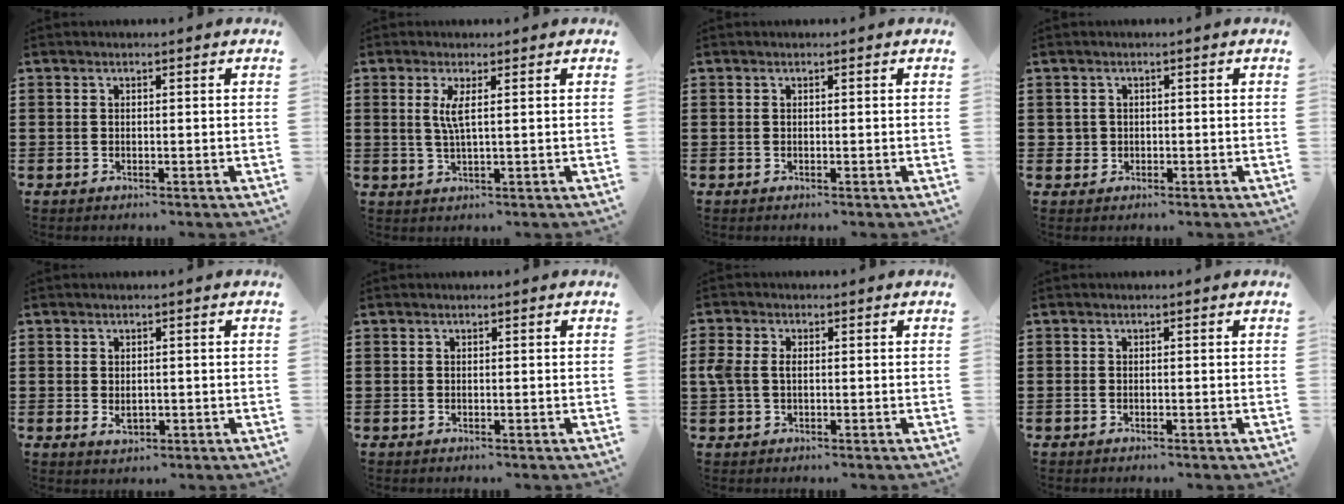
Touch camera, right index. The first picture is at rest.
{"total": 3.0, "force": [0.8, 0.0, 2.9], "torque": [-0.060, -0.004, 0.011]}
{"total": 0.0}
{"total": 1.3, "force": [-0.2, 1.2, 0.2], "torque": [-0.009, 0.003, -0.005]}
{"total": 1.7, "force": [-0.1, 1.0, 1.3], "torque": [-0.025, 0.003, -0.002]}
{"total": 0.0}
{"total": 2.9, "force": [0.2, 2.0, 2.1], "torque": [-0.060, 0.003, -0.002]}
{"total": 0.5, "force": [-0.5, 0.2, 0.2], "torque": [-0.006, -0.002, -0.009]}